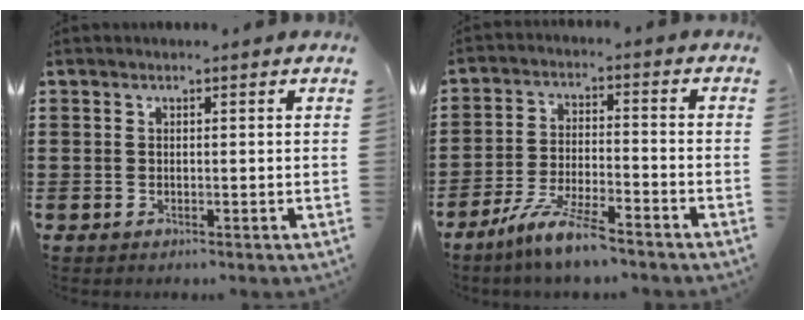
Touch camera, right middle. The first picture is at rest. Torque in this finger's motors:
{"motor_torque": [2.14, 0.00, 0.42, 0.13]}